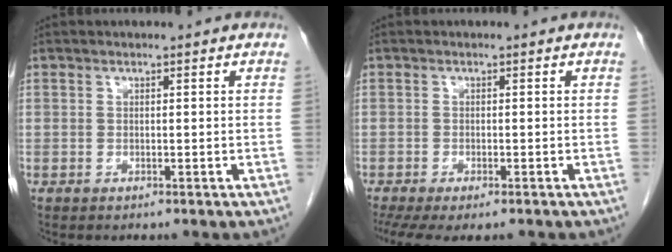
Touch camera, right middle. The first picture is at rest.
{"total": 8.5, "force": [-6.3, 2.9, 4.8], "torque": [-0.086, -0.007, -0.094]}